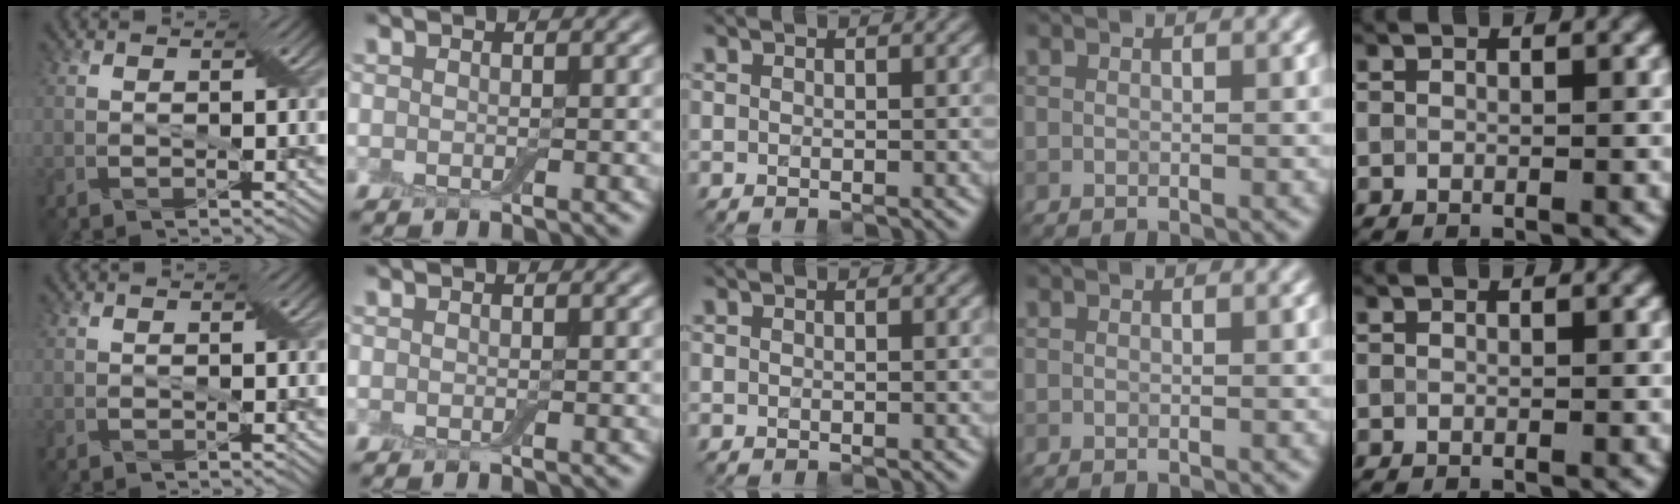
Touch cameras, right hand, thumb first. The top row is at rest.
{}